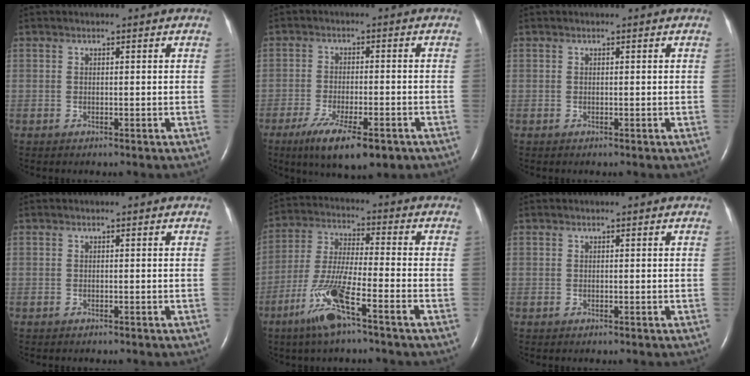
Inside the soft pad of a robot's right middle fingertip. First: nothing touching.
{"total": 11.2, "force": [-7.1, 3.0, 8.2], "torque": [-0.134, -0.021, -0.107]}
{"total": 0.0}
{"total": 0.6, "force": [-0.5, 0.1, 0.3], "torque": [-0.005, -0.001, -0.006]}
{"total": 10.6, "force": [-5.9, 0.3, 8.8], "torque": [-0.188, -0.013, -0.120]}
{"total": 0.0}